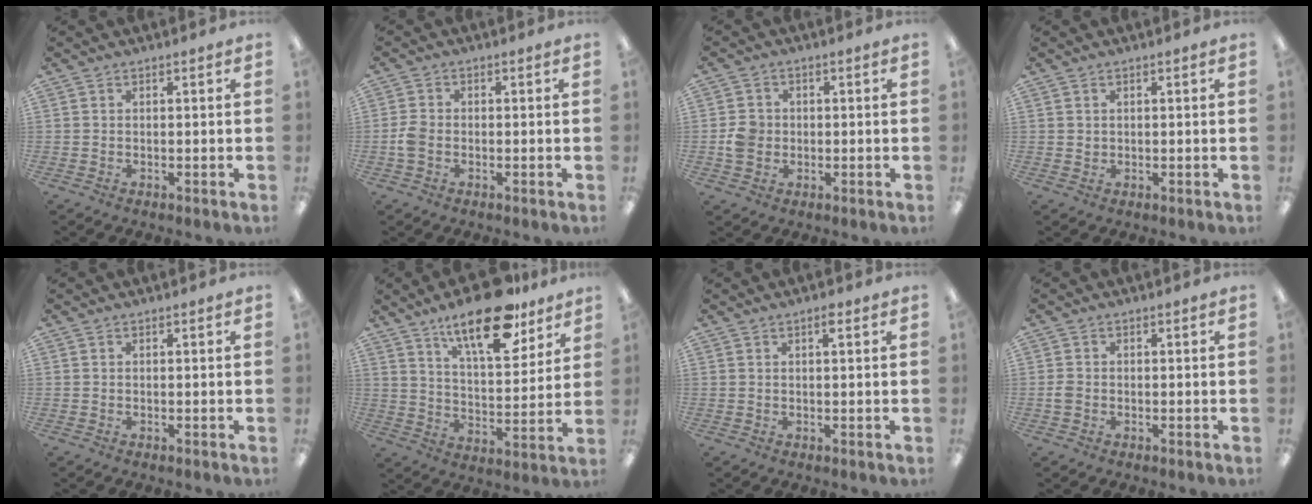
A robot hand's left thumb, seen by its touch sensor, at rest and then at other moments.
{"total": 3.4, "force": [-0.8, 2.5, 2.3], "torque": [-0.045, 0.005, -0.016]}
{"total": 4.6, "force": [-0.4, 4.3, 1.8], "torque": [-0.019, 0.004, -0.008]}
{"total": 0.9, "force": [0.5, 0.7, 0.2], "torque": [-0.004, 0.003, 0.008]}
{"total": 0.0}
{"total": 17.9, "force": [13.0, 6.3, 10.6], "torque": [-0.166, -0.071, 0.215]}
{"total": 1.8, "force": [1.1, 0.4, 1.4], "torque": [-0.022, 0.000, 0.015]}
{"total": 1.7, "force": [-0.4, 1.4, 1.0], "torque": [-0.017, 0.003, -0.008]}